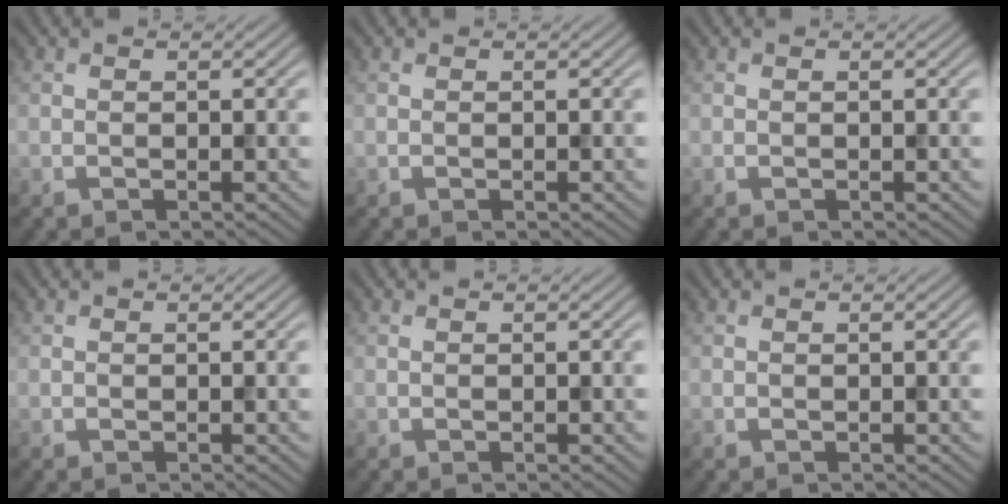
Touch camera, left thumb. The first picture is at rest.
{"total": 0.0}
{"total": 0.0}
{"total": 0.0}
{"total": 0.0}
{"total": 0.0}